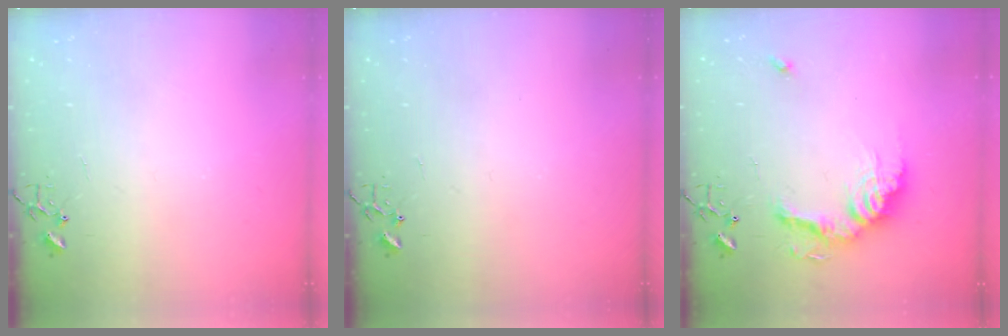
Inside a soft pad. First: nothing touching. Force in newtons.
{"total": 0.0}
{"total": 17.3, "press": 17.2, "slide": 1.5}